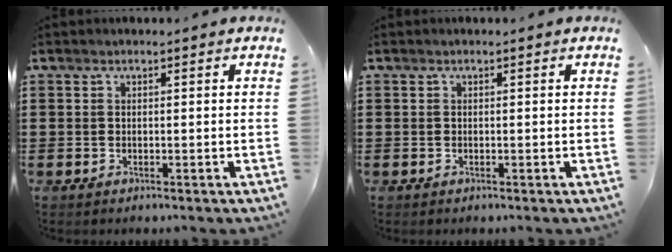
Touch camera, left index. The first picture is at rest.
{"total": 0.0}